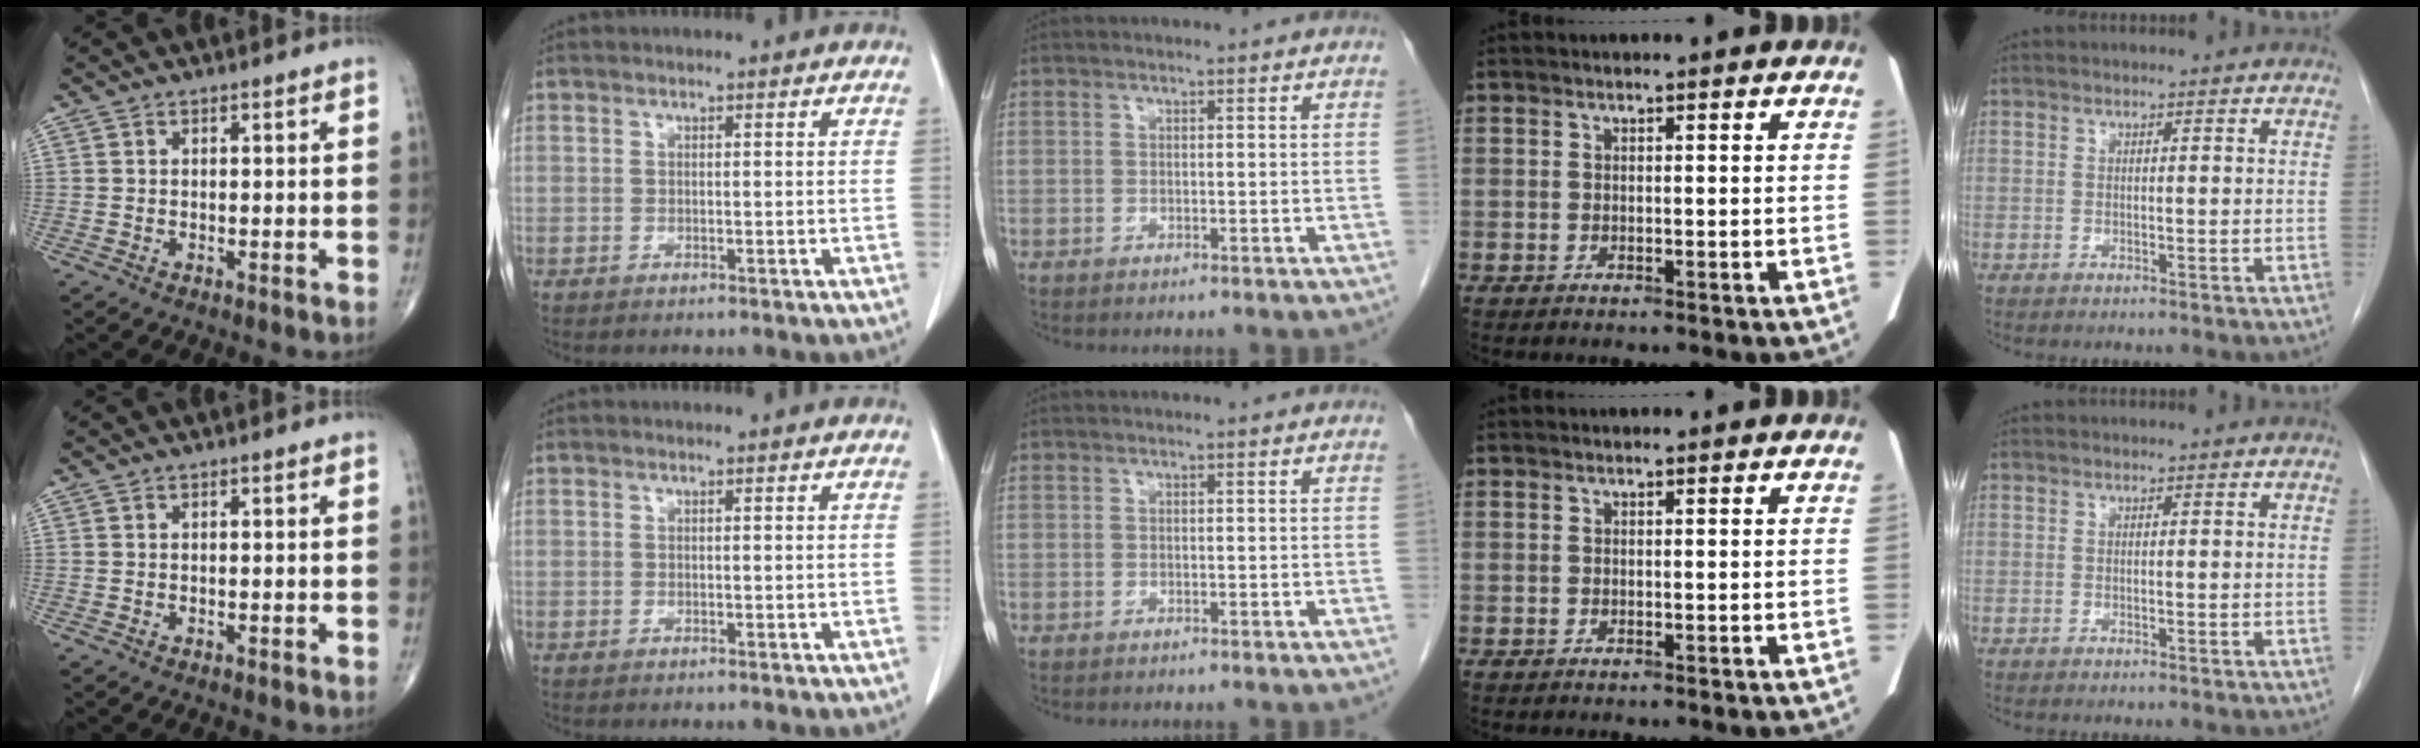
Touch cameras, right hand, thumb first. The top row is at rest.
{}